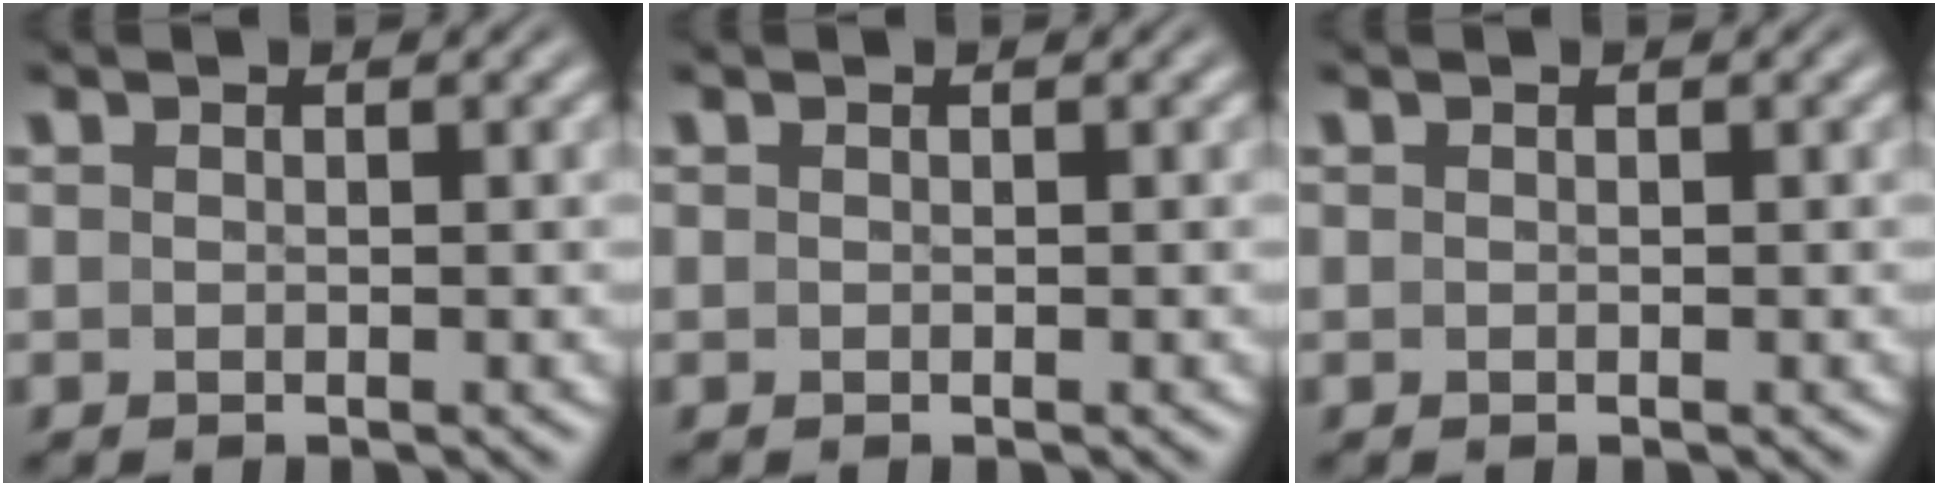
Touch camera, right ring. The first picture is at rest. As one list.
[{"total": 0.0}, {"total": 0.0}]